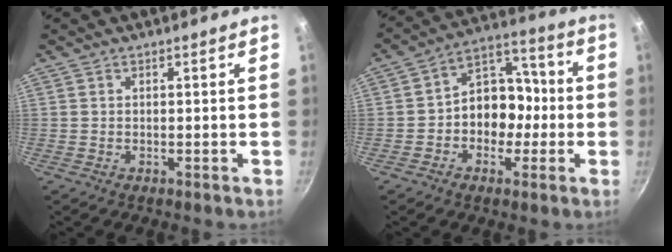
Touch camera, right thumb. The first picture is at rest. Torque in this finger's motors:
{"motor_torque": [-0.21, 0.59, 0.22, 0.17, 0.06]}